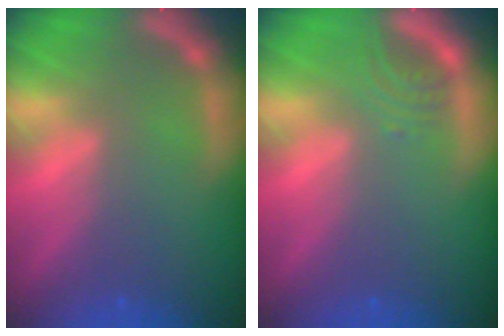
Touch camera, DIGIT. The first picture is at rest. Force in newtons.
{"total": 2.0}